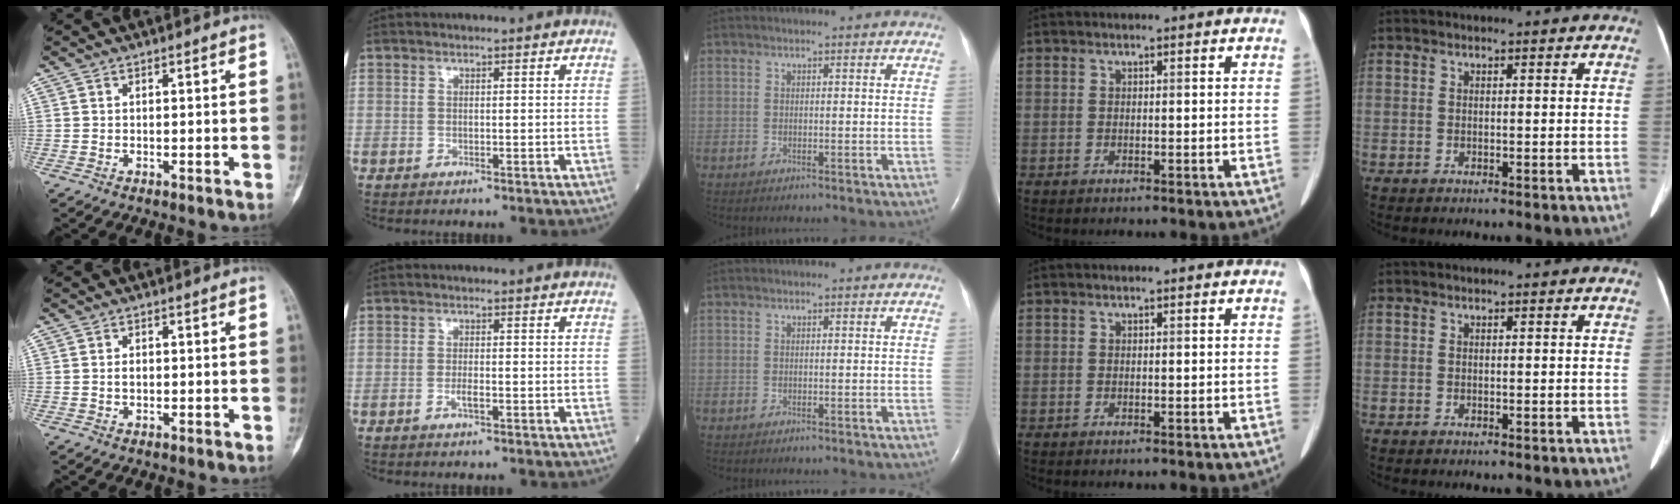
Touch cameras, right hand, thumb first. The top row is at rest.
{"thumb": {"total": 1.2, "force": [0.0, 0.8, 0.9], "torque": [-0.009, 0.002, 0.000]}, "index": {"total": 1.3, "force": [-0.6, 0.2, 1.2], "torque": [-0.025, 0.000, -0.011]}}